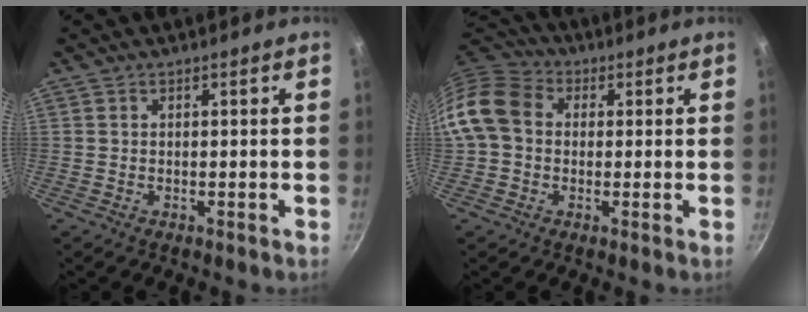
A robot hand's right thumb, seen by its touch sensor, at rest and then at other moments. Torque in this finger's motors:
{"motor_torque": [0.17, 0.52, 0.45, -0.45, 0.13]}